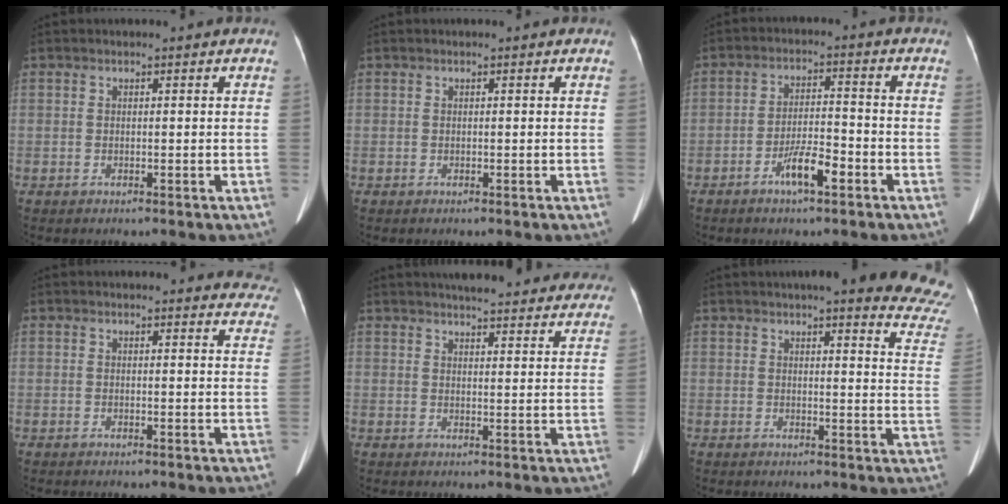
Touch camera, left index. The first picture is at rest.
{"total": 0.0}
{"total": 5.5, "force": [-3.4, 1.0, 4.3], "torque": [-0.085, 0.000, -0.059]}
{"total": 11.3, "force": [10.7, 3.1, 2.1], "torque": [0.018, -0.012, 0.084]}
{"total": 21.6, "force": [19.7, 4.3, 7.7], "torque": [-0.093, -0.014, 0.222]}
{"total": 17.9, "force": [16.3, 2.2, 7.1], "torque": [-0.060, -0.058, 0.157]}